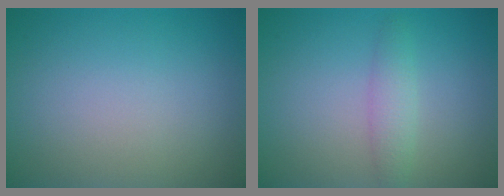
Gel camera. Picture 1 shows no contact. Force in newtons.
{"total": 1.8, "press": 1.8, "slide": 0.0}